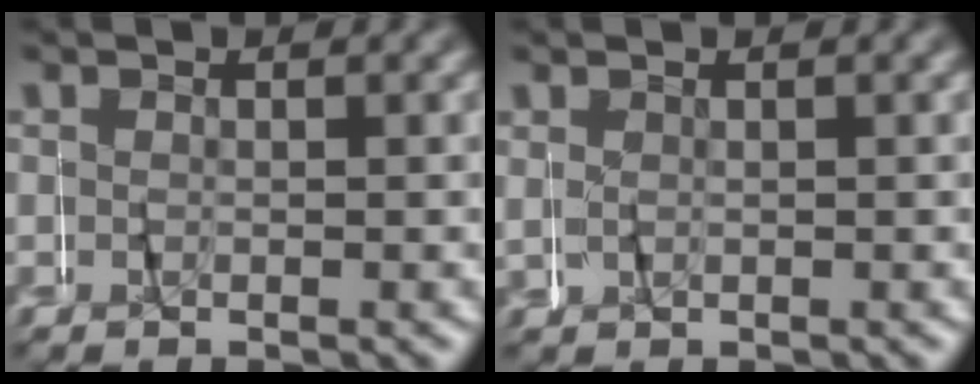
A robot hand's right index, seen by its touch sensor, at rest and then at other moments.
{"total": 0.7, "force": [0.7, 0.2, 0.0], "torque": [0.000, 0.005, 0.013]}